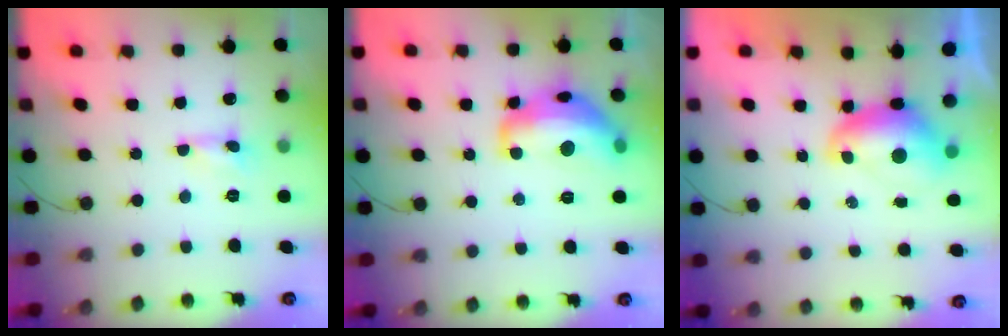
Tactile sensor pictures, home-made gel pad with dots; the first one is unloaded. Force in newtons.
{"total": 17.5, "press": 17.5, "slide": 1.0}
{"total": 9.2, "press": 9.1, "slide": 1.0}